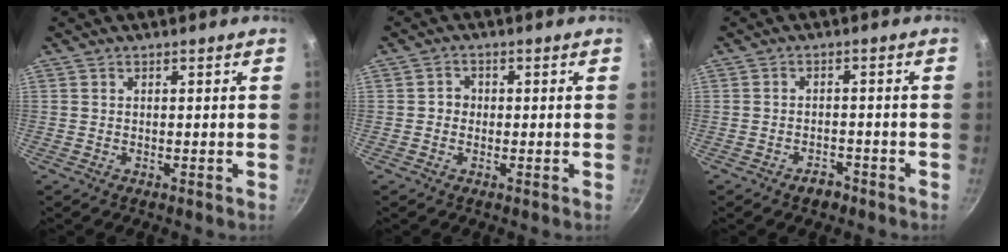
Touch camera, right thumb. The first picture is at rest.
{"total": 2.1, "force": [-0.3, 1.9, 0.8], "torque": [-0.002, 0.007, -0.008]}
{"total": 3.0, "force": [-2.2, 1.7, 1.2], "torque": [-0.009, 0.025, -0.026]}